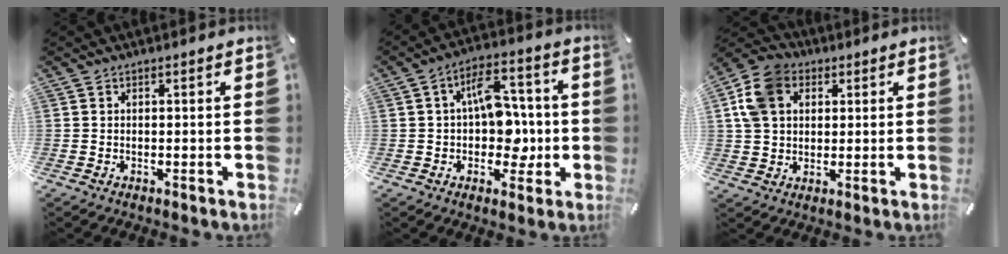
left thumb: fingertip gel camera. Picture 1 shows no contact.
{"total": 11.8, "force": [0.3, 8.3, 8.4], "torque": [-0.107, 0.013, 0.009]}
{"total": 9.9, "force": [3.2, 8.3, 4.5], "torque": [-0.116, 0.005, 0.063]}